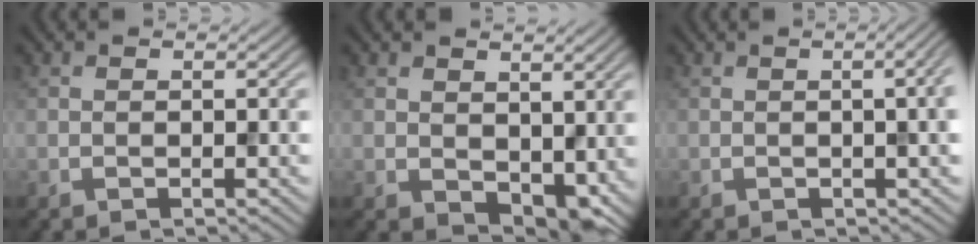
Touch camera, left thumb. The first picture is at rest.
{"total": 5.3, "force": [1.2, 3.6, 3.7], "torque": [-0.068, -0.020, 0.031]}
{"total": 5.6, "force": [0.2, 1.8, 5.3], "torque": [-0.053, 0.013, -0.001]}